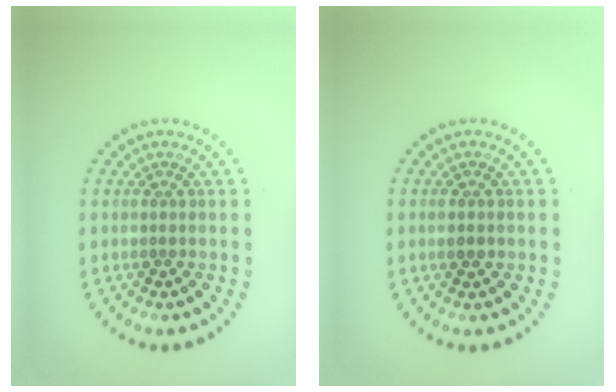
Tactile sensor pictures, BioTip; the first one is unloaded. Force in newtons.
{"total": 1.3, "press": 1.3, "slide": 0.1}